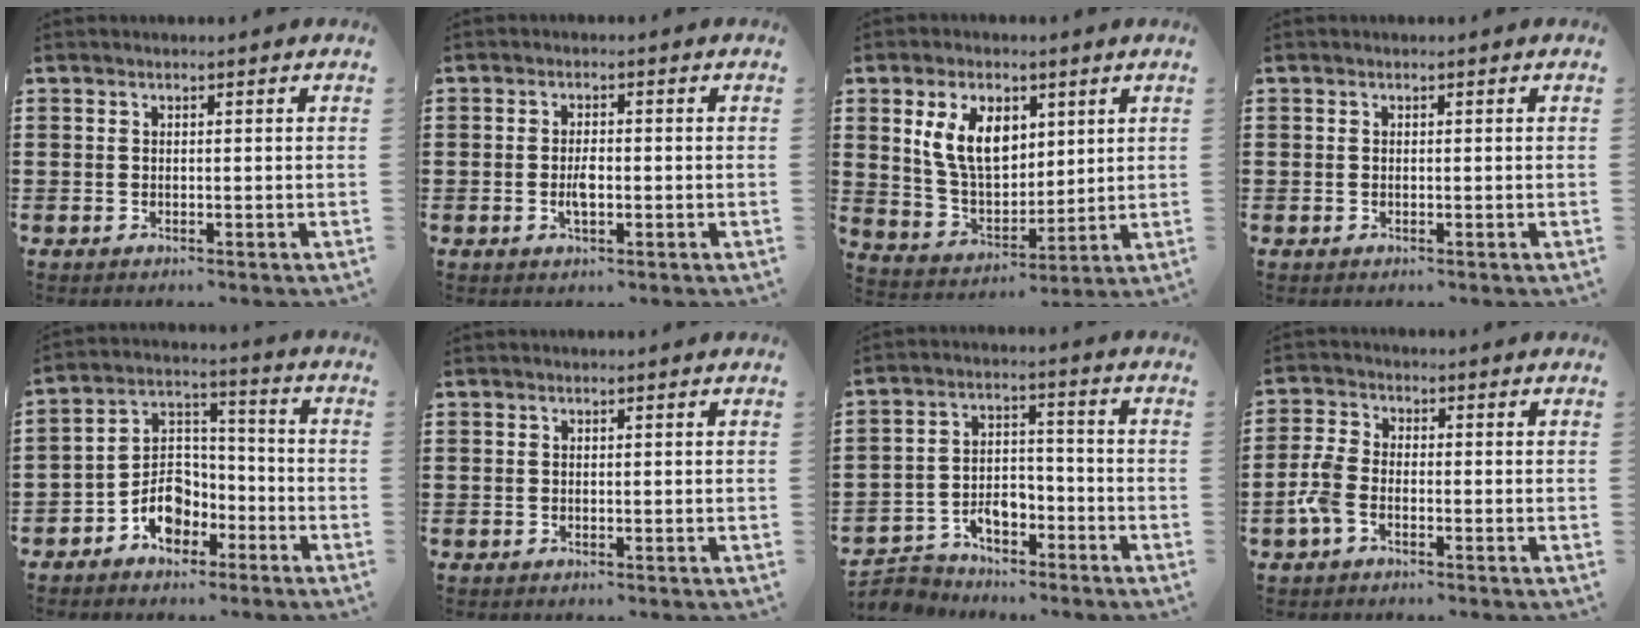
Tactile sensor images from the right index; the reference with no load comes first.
{"total": 2.8, "force": [-0.6, 1.1, 2.5], "torque": [-0.054, 0.000, -0.013]}
{"total": 9.3, "force": [3.2, 5.9, 6.4], "torque": [-0.159, 0.013, 0.056]}
{"total": 0.0}
{"total": 7.4, "force": [-4.5, 5.1, 2.9], "torque": [-0.067, 0.019, -0.087]}
{"total": 0.0}
{"total": 4.6, "force": [-3.8, 2.4, 1.2], "torque": [-0.033, 0.008, -0.077]}
{"total": 4.4, "force": [-2.2, 2.1, 3.2], "torque": [-0.089, -0.002, -0.050]}